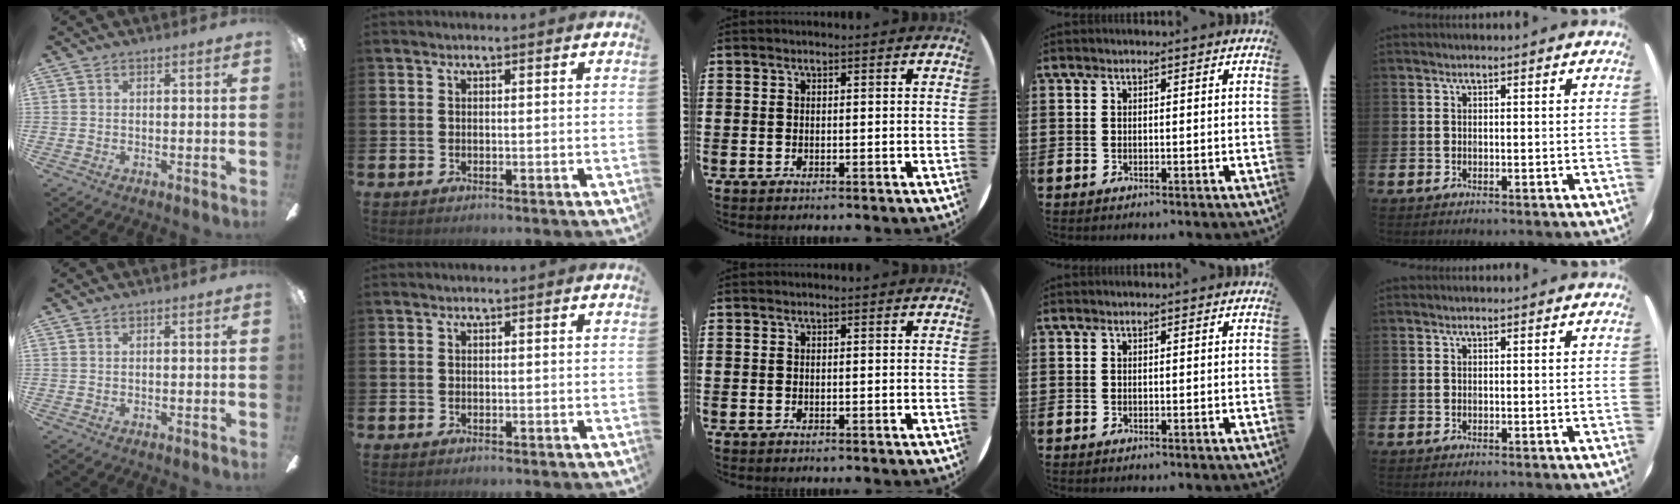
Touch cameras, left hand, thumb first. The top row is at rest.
{}